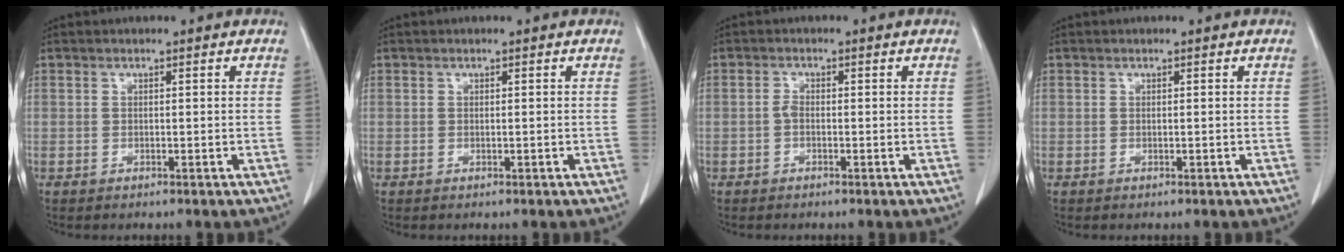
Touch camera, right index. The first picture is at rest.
{"total": 0.0}
{"total": 1.1, "force": [-0.3, 0.5, 0.9], "torque": [-0.016, 0.004, -0.008]}
{"total": 0.0}